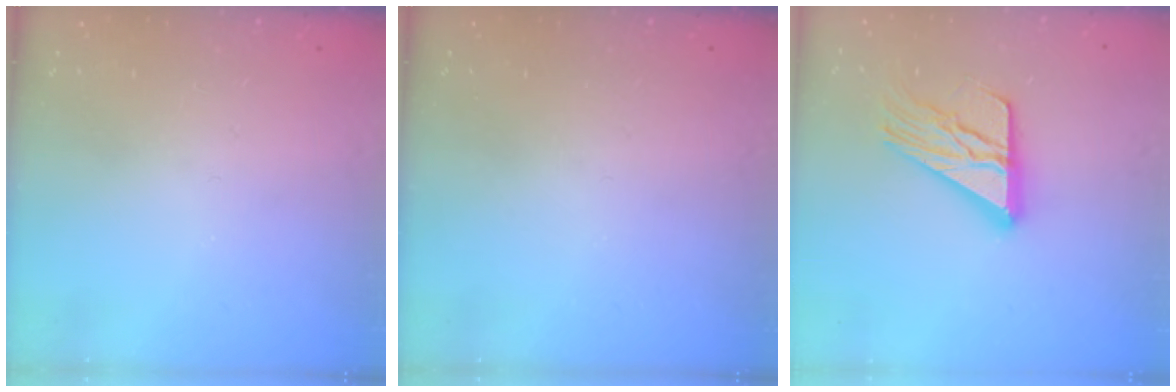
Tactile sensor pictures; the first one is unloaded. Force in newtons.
{"total": 0.0}
{"total": 16.5, "press": 16.5, "slide": 1.6}